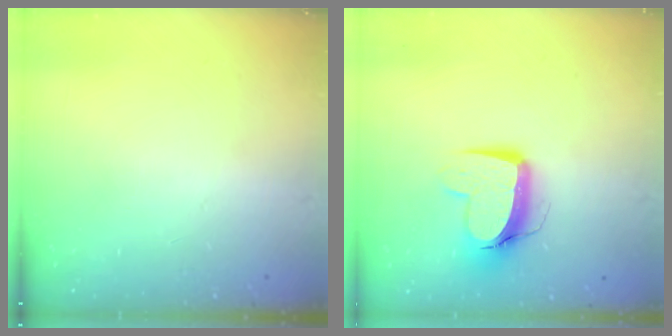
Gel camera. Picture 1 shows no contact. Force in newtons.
{"total": 10.8, "press": 10.7, "slide": 1.1}